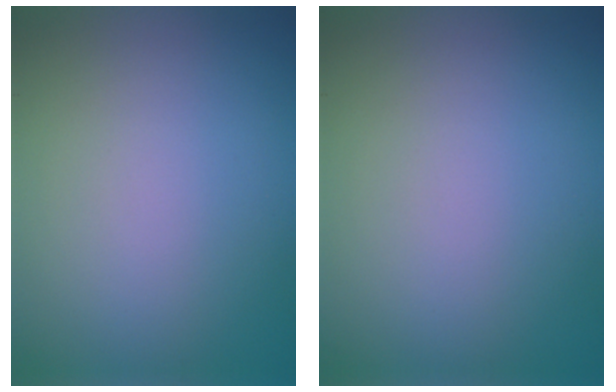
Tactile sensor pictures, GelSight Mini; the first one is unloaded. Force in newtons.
{"total": 0.0}